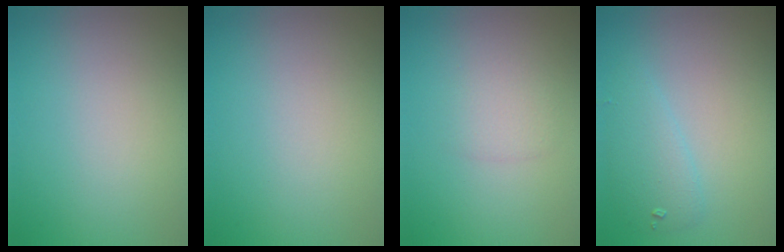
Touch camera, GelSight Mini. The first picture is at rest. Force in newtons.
{"total": 0.0}
{"total": 1.4, "press": 1.4, "slide": 0.0}
{"total": 2.4, "press": 2.4, "slide": 0.1}